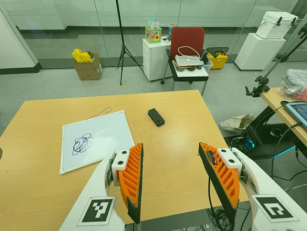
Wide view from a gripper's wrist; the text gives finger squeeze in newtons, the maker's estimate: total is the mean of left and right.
{"total": 0.0}